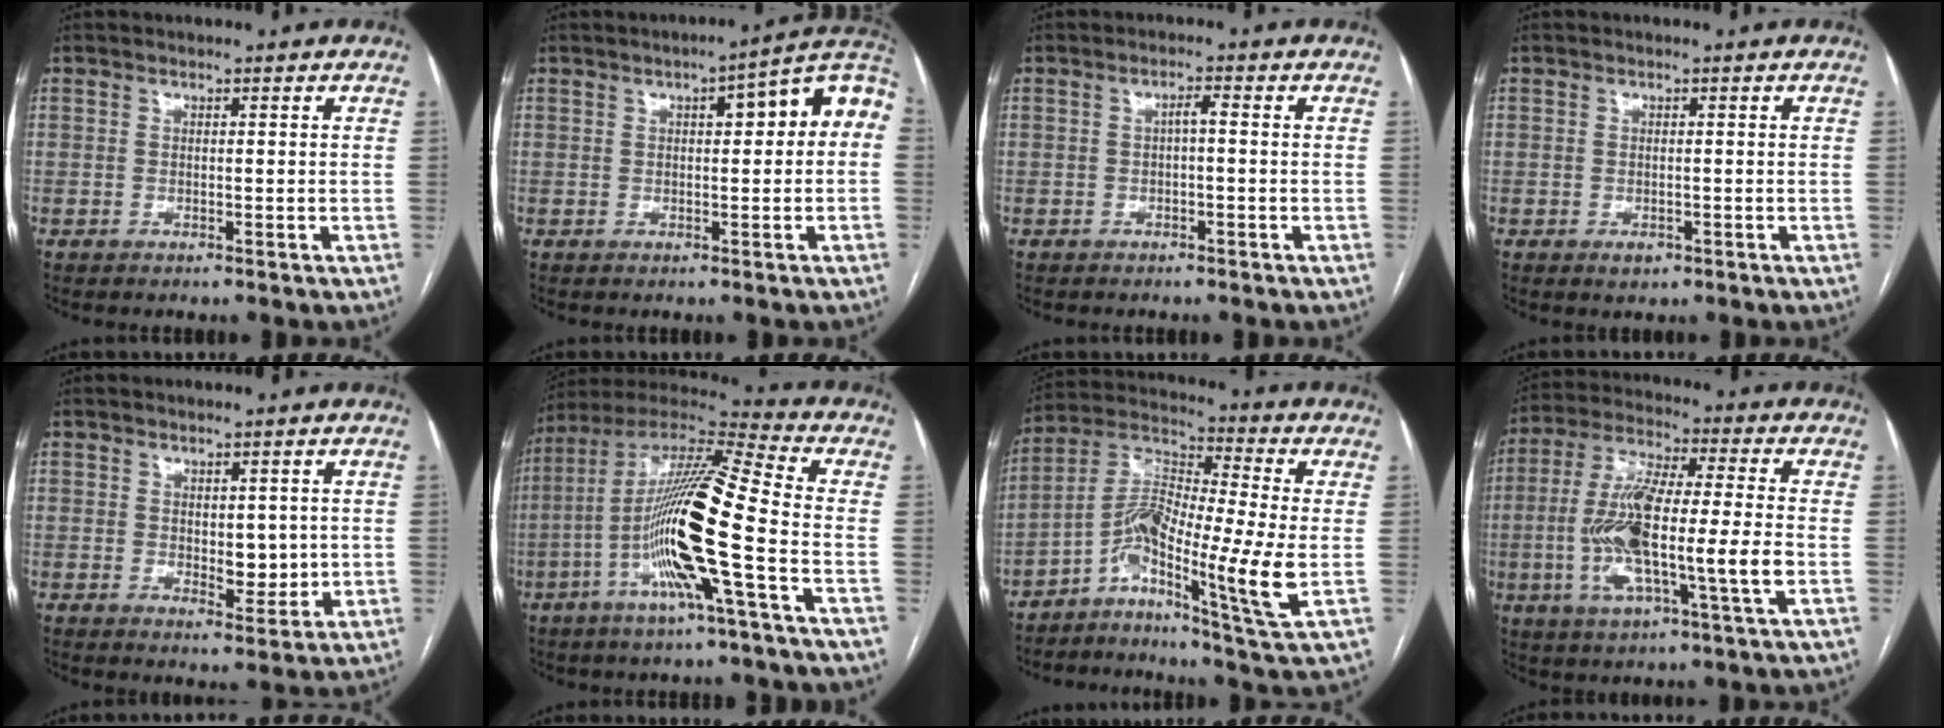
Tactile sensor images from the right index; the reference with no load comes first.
{"total": 9.3, "force": [1.9, 2.1, 8.8], "torque": [-0.117, 0.038, 0.017]}
{"total": 1.6, "force": [-0.1, 0.3, 1.6], "torque": [-0.026, 0.005, -0.003]}
{"total": 1.5, "force": [-0.7, 1.2, 0.7], "torque": [-0.006, 0.002, -0.004]}
{"total": 4.2, "force": [0.6, 2.5, 3.4], "torque": [-0.036, -0.006, 0.018]}
{"total": 17.7, "force": [-4.7, -0.4, 17.1], "torque": [-0.327, -0.001, -0.099]}
{"total": 12.9, "force": [-4.0, 0.4, 12.2], "torque": [-0.247, 0.007, -0.086]}
{"total": 15.4, "force": [-2.6, 1.5, 15.1], "torque": [-0.296, 0.000, -0.050]}